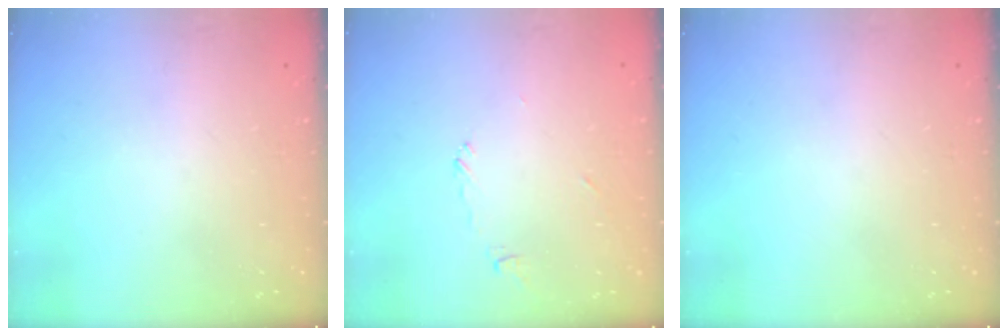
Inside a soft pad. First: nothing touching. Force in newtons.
{"total": 4.1, "press": 4.1, "slide": 0.1}
{"total": 0.0}